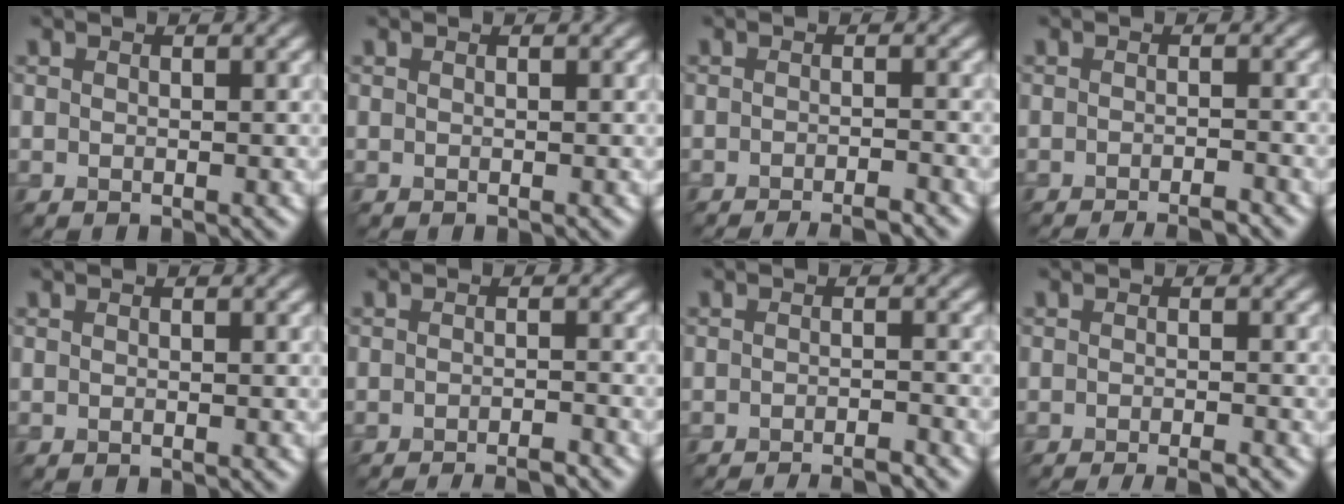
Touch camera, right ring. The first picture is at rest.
{"total": 0.0}
{"total": 3.5, "force": [-2.8, 0.6, 2.0], "torque": [-0.024, 0.002, -0.044]}
{"total": 3.1, "force": [-2.5, 0.5, 1.8], "torque": [-0.019, 0.001, -0.040]}
{"total": 0.0}
{"total": 3.3, "force": [-2.8, 0.5, 1.7], "torque": [-0.019, 0.002, -0.043]}
{"total": 3.4, "force": [-3.0, 0.4, 1.6], "torque": [-0.019, 0.002, -0.045]}
{"total": 3.0, "force": [-2.1, 0.6, 2.0], "torque": [-0.018, 0.000, -0.034]}